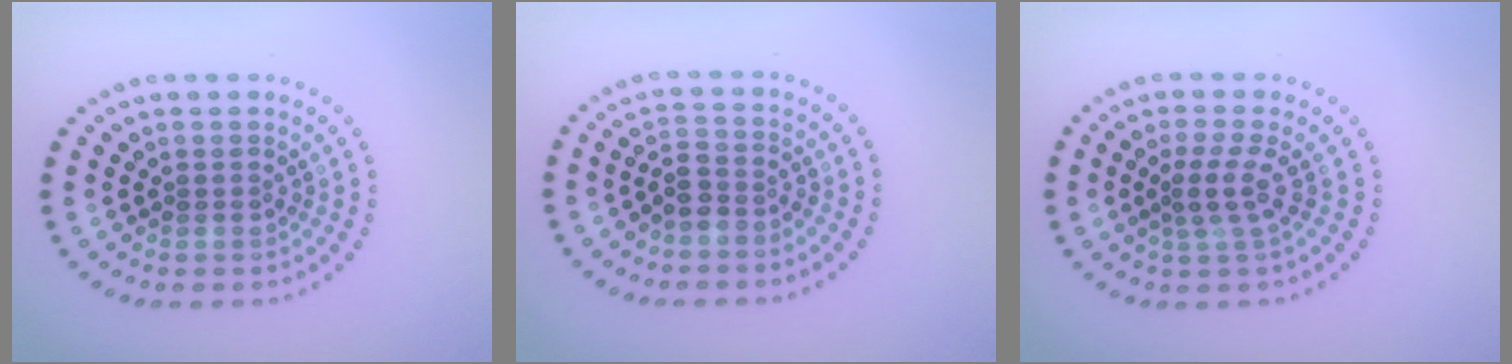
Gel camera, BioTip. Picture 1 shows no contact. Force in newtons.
{"total": 2.2, "press": 1.8, "slide": 1.4}
{"total": 2.4, "press": 1.7, "slide": 1.7}